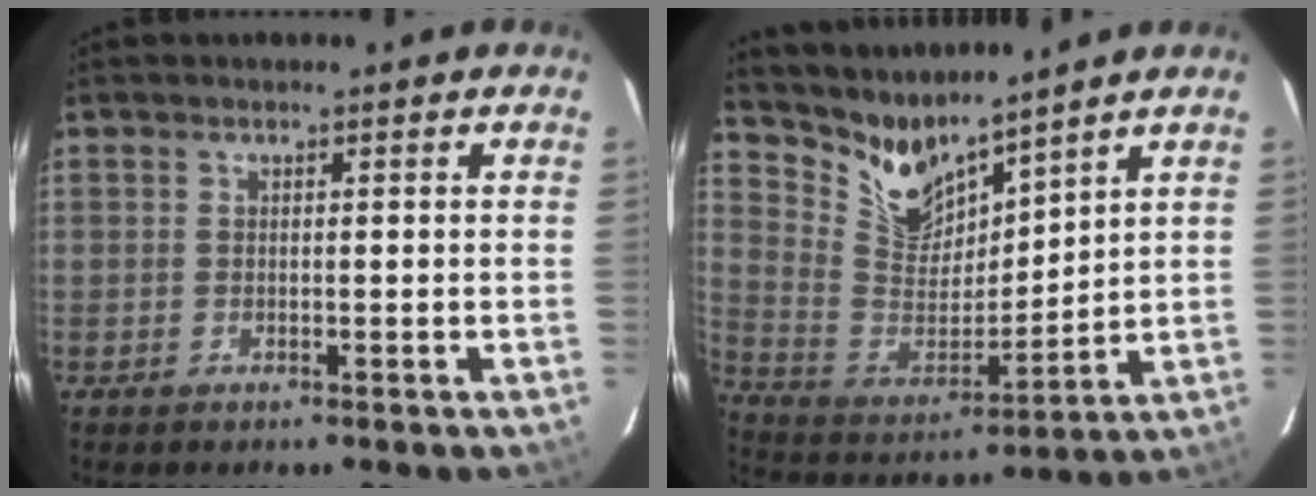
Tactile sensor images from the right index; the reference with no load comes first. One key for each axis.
{"total": 10.3, "fx": 9.2, "fy": 3.1, "fz": 3.4, "tx": -0.078, "ty": -0.019, "tz": 0.194}